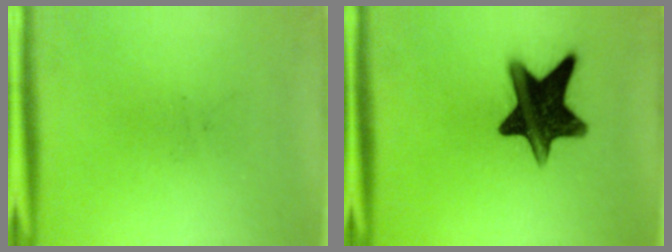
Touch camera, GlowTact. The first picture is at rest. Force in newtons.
{"total": 15.0}